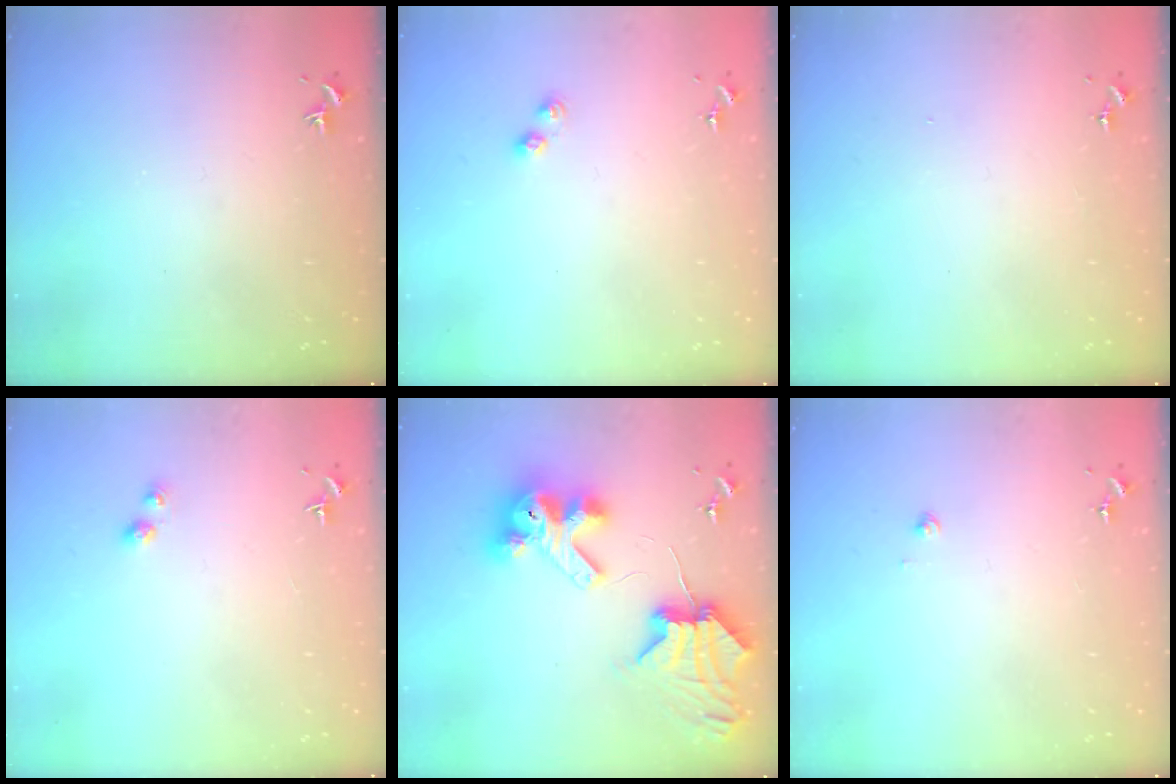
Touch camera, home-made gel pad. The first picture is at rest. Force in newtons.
{"total": 3.7, "press": 3.7, "slide": 0.5}
{"total": 0.0}
{"total": 2.9, "press": 2.9, "slide": 0.5}
{"total": 12.6, "press": 12.5, "slide": 1.7}
{"total": 1.9, "press": 1.9, "slide": 0.1}